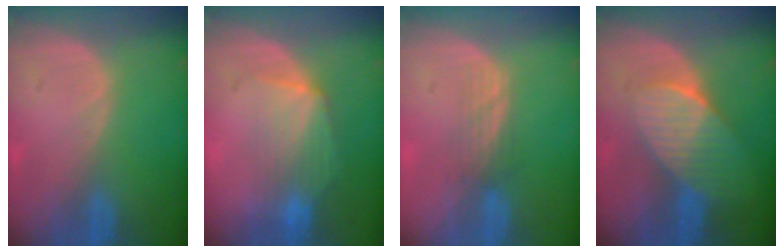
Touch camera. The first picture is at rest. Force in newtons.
{"total": 6.9, "press": 6.4, "slide": 2.7}
{"total": 2.9, "press": 2.6, "slide": 1.3}
{"total": 7.7, "press": 6.9, "slide": 3.4}